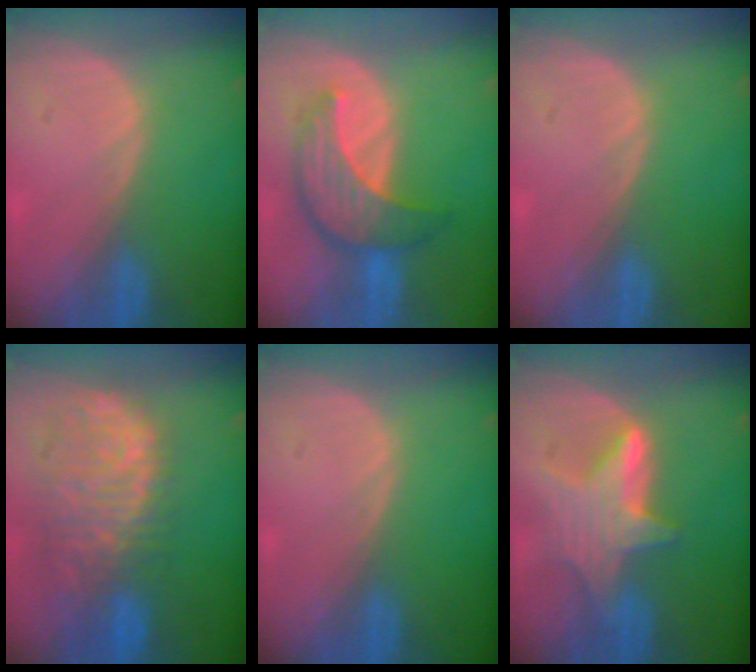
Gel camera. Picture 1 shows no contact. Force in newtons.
{"total": 7.9, "press": 7.6, "slide": 2.2}
{"total": 0.0}
{"total": 11.7, "press": 9.8, "slide": 6.4}
{"total": 0.0}
{"total": 6.6, "press": 6.6, "slide": 0.2}